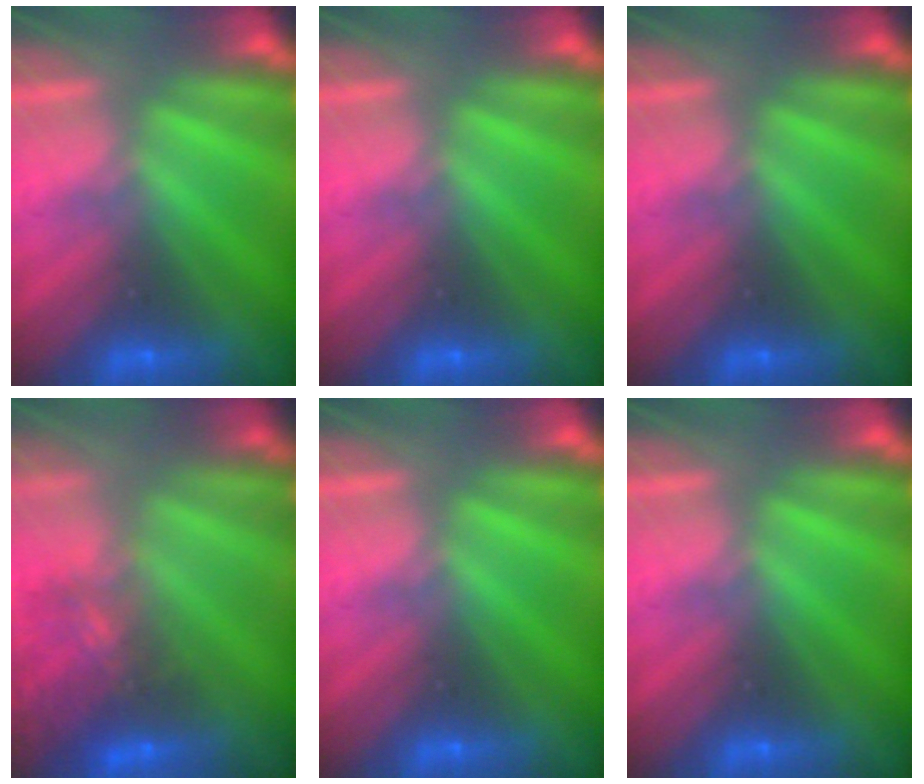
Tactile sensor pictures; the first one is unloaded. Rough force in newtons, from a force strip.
{"total": 0.0}
{"total": 0.0}
{"total": 8.0}
{"total": 0.0}
{"total": 0.0}